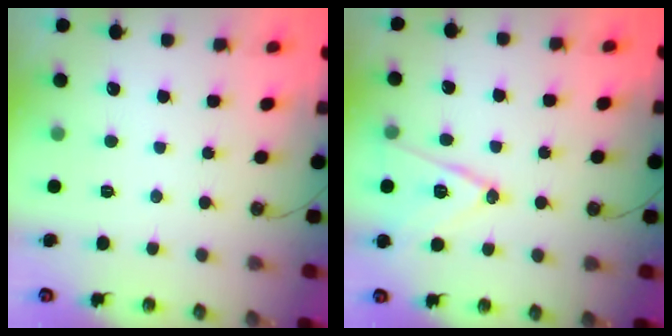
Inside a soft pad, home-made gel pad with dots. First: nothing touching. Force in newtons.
{"total": 13.6, "press": 13.2, "slide": 3.3}